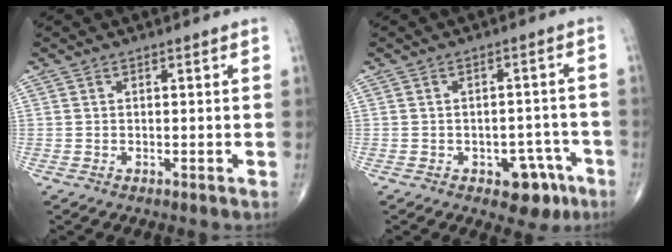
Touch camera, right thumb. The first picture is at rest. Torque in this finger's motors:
{"motor_torque": [2.68, 2.21, 0.27, -0.60, 0.00]}